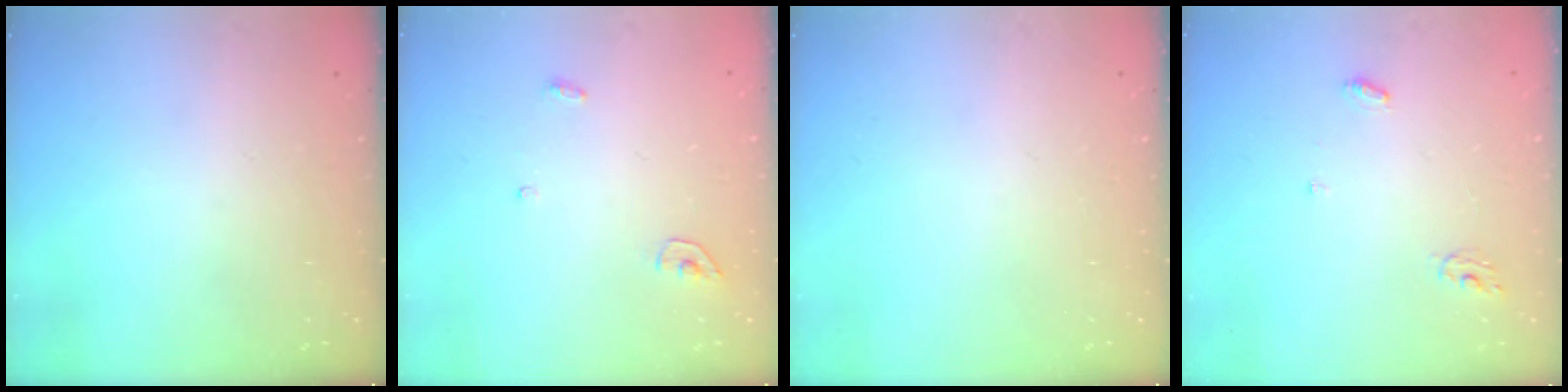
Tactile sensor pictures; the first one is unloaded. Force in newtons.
{"total": 3.4, "press": 3.4, "slide": 0.3}
{"total": 0.0}
{"total": 4.1, "press": 4.1, "slide": 0.2}